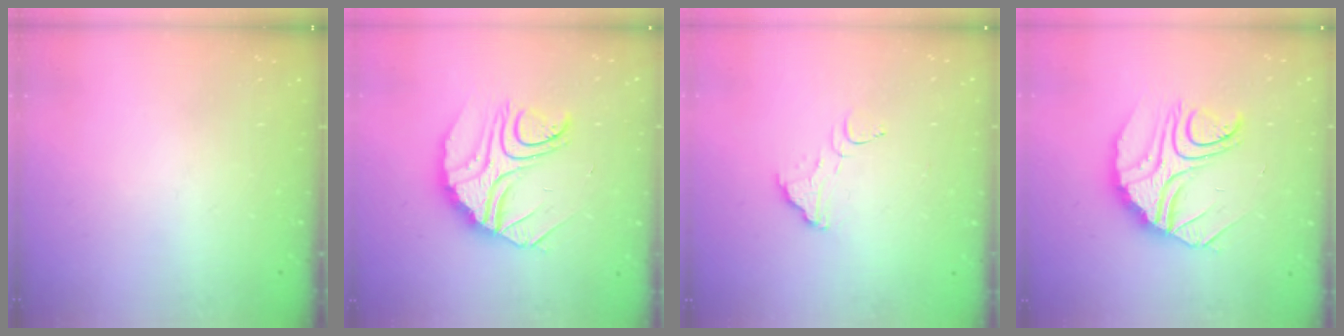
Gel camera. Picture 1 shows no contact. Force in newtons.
{"total": 13.7, "press": 13.6, "slide": 1.3}
{"total": 2.6, "press": 2.6, "slide": 0.2}
{"total": 13.7, "press": 13.6, "slide": 1.3}